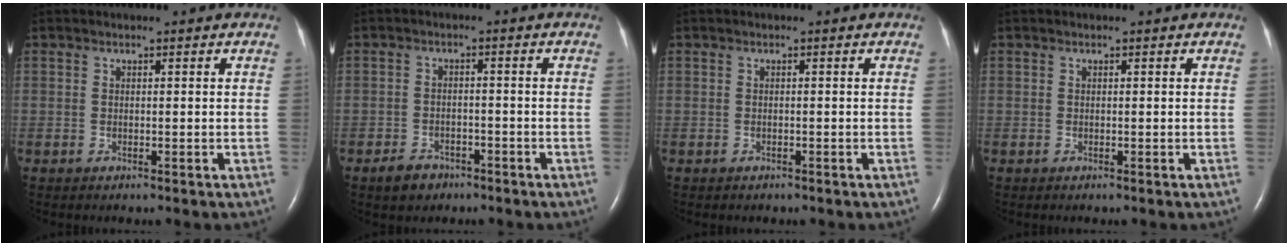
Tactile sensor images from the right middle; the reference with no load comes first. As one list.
[{"total": 3.5, "force": [-2.5, 2.2, 1.1], "torque": [-0.028, 0.004, -0.035]}, {"total": 0.0}, {"total": 0.0}]